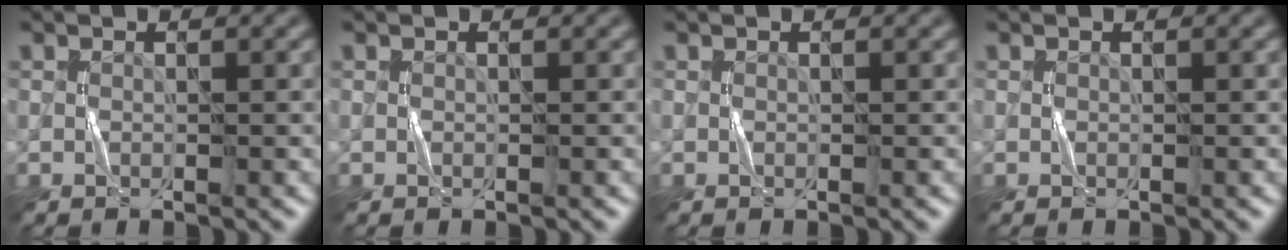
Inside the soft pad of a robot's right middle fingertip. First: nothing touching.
{"total": 0.0}
{"total": 0.0}
{"total": 0.0}